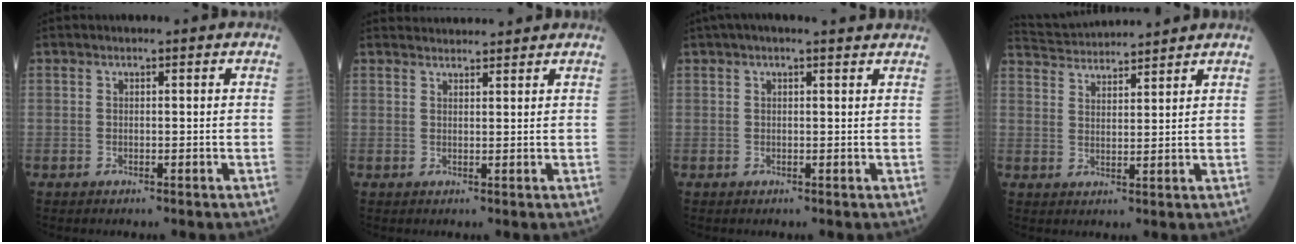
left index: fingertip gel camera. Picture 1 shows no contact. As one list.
[{"total": 4.1, "force": [4.1, 0.3, 0.4], "torque": [-0.010, 0.027, 0.061]}, {"total": 5.1, "force": [4.4, 0.4, 2.5], "torque": [-0.041, 0.031, 0.053]}, {"total": 8.4, "force": [8.2, -0.2, 1.4], "torque": [-0.040, 0.027, 0.141]}]